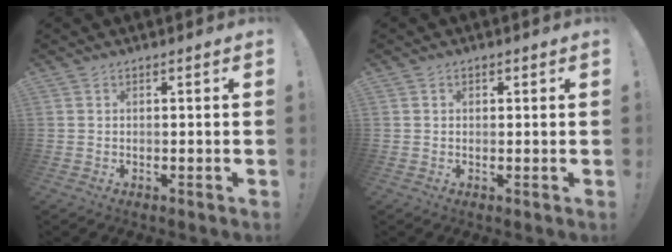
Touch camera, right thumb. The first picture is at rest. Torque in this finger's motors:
{"motor_torque": [0.11, -0.36, -0.16, 0.09, -0.02]}